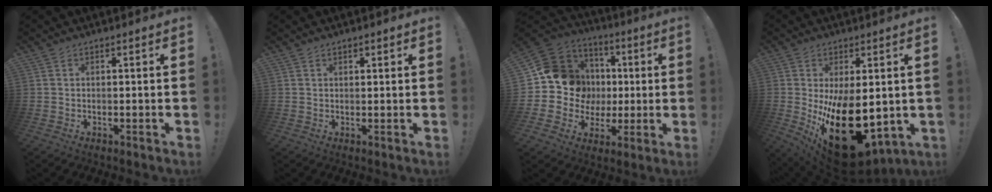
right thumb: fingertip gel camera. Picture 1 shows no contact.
{"total": 1.0, "force": [0.8, 0.6, 0.2], "torque": [0.000, -0.002, 0.015]}
{"total": 16.1, "force": [2.3, 14.6, 6.3], "torque": [-0.094, -0.007, 0.078]}
{"total": 23.5, "force": [-3.2, 12.7, 19.5], "torque": [-0.294, -0.008, -0.022]}